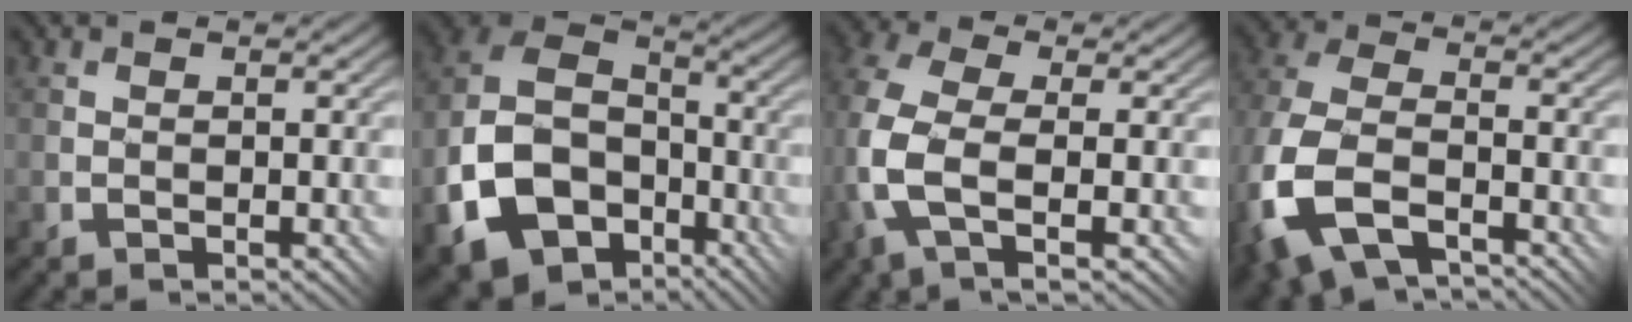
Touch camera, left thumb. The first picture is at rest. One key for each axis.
{"total": 14.7, "fx": -6.6, "fy": 10.4, "fz": 8.0, "tx": -0.199, "ty": -0.037, "tz": -0.121}
{"total": 9.7, "fx": -1.7, "fy": 5.1, "fz": 8.1, "tx": -0.243, "ty": -0.002, "tz": -0.042}
{"total": 13.1, "fx": -5.8, "fy": 7.6, "fz": 8.9, "tx": -0.261, "ty": -0.036, "tz": -0.111}